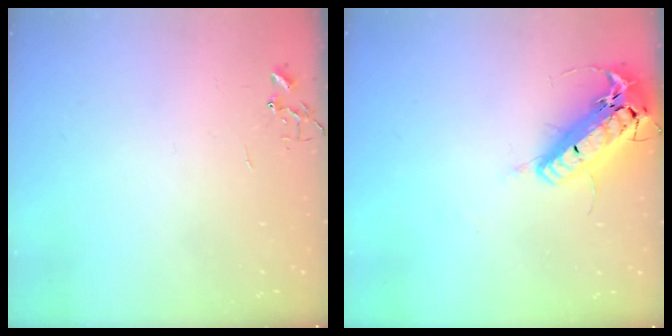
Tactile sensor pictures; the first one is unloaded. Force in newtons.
{"total": 22.0, "press": 21.5, "slide": 4.5}